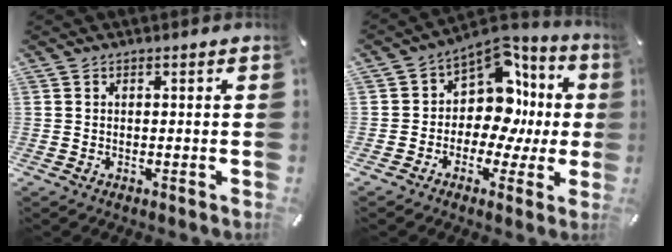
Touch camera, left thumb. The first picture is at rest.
{"total": 13.0, "force": [3.3, 9.5, 8.2], "torque": [-0.125, -0.044, 0.056]}